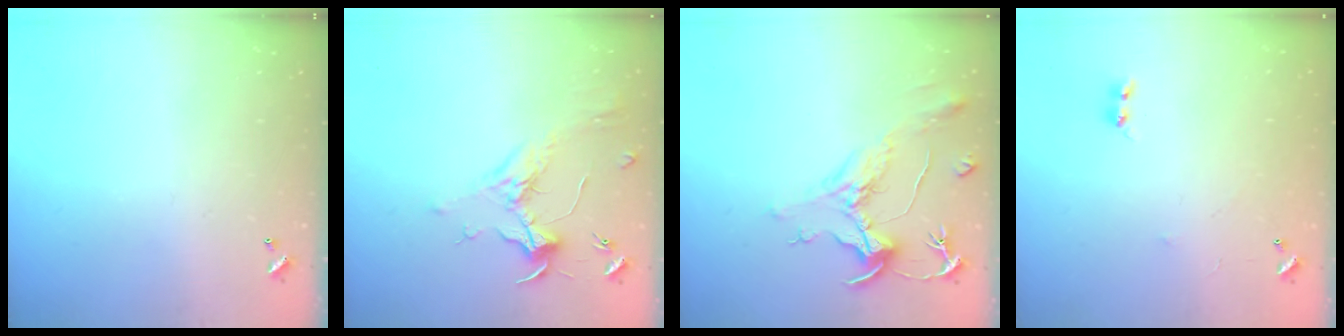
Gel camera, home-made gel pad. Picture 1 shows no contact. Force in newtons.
{"total": 2.0, "press": 1.9, "slide": 0.6}
{"total": 2.2, "press": 1.7, "slide": 1.4}
{"total": 5.4, "press": 5.4, "slide": 0.7}